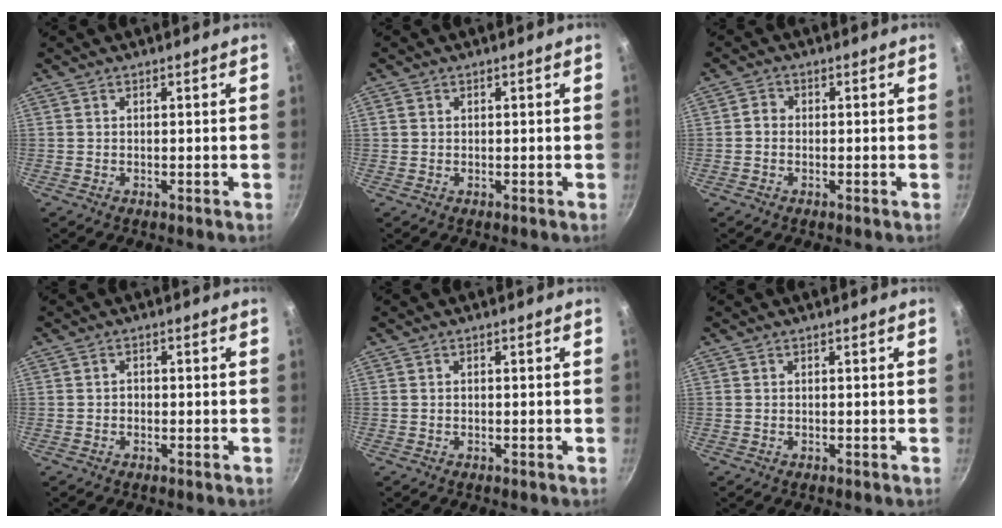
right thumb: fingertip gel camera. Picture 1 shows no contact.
{"total": 1.1, "force": [0.3, 1.0, 0.4], "torque": [-0.005, 0.004, 0.002]}
{"total": 1.8, "force": [-0.3, 1.6, 0.9], "torque": [-0.011, 0.010, -0.010]}
{"total": 1.0, "force": [-0.3, 0.8, 0.5], "torque": [-0.006, 0.004, -0.006]}
{"total": 0.0}
{"total": 0.0}